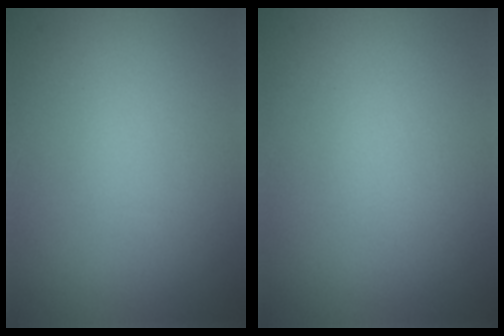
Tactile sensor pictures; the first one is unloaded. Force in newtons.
{"total": 0.0}